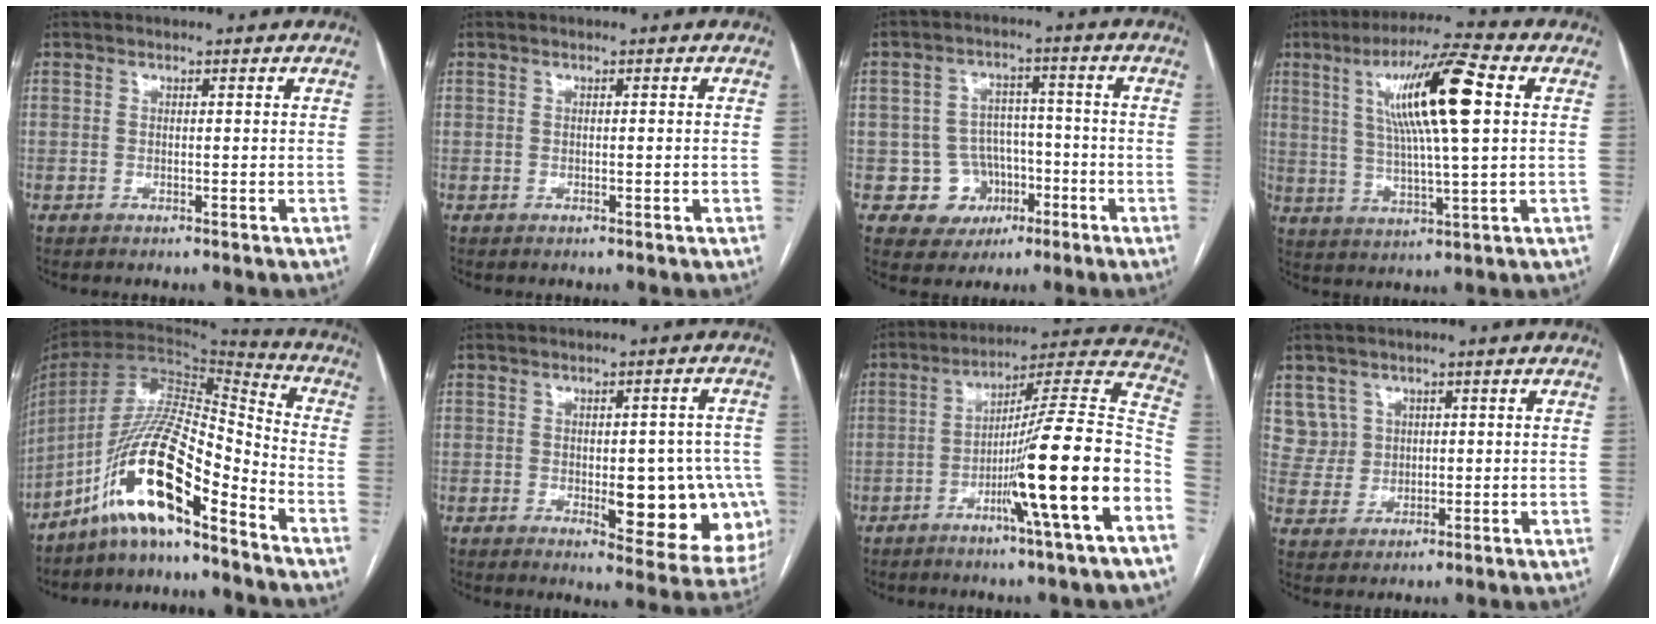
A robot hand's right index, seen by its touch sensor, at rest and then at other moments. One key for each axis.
{"total": 0.0}
{"total": 7.3, "fx": -2.5, "fy": 6.8, "fz": 0.8, "tx": -0.002, "ty": 0.018, "tz": -0.031}
{"total": 14.1, "fx": 3.6, "fy": 0.8, "fz": 13.6, "tx": -0.248, "ty": 0.014, "tz": 0.063}
{"total": 14.9, "fx": -9.8, "fy": 2.4, "fz": 10.9, "tx": -0.209, "ty": 0.017, "tz": -0.178}
{"total": 14.4, "fx": -2.8, "fy": 5.5, "fz": 13.0, "tx": -0.107, "ty": 0.010, "tz": -0.015}
{"total": 19.3, "fx": -7.1, "fy": -1.4, "fz": 17.8, "tx": -0.246, "ty": 0.001, "tz": -0.121}
{"total": 5.0, "fx": 2.2, "fy": 4.4, "fz": 0.0, "tx": 0.003, "ty": 0.012, "tz": 0.052}